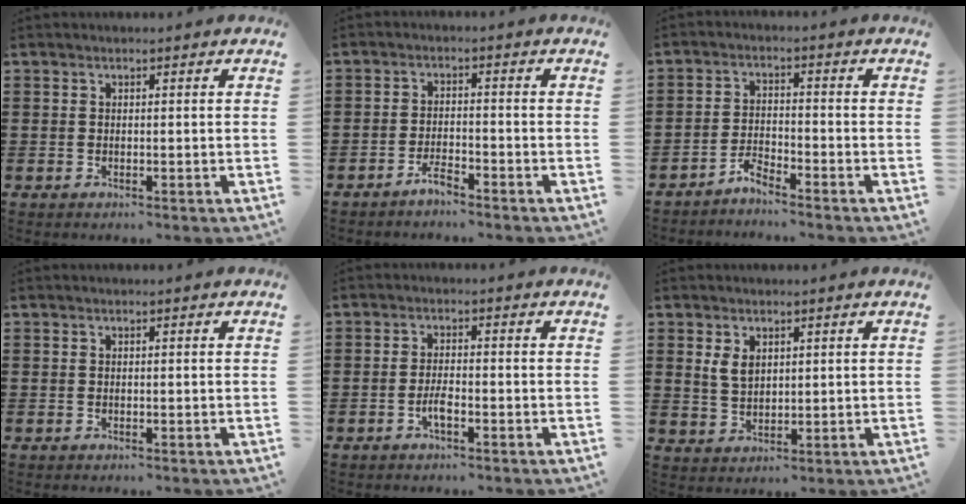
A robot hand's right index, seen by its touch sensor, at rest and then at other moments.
{"total": 2.7, "force": [-2.5, 0.3, 1.0], "torque": [-0.021, 0.007, -0.050]}
{"total": 3.0, "force": [-3.0, 0.1, 0.2], "torque": [-0.012, 0.004, -0.062]}
{"total": 0.0}
{"total": 2.8, "force": [-1.3, 0.7, 2.4], "torque": [-0.057, -0.003, -0.028]}
{"total": 3.3, "force": [1.4, 2.1, 2.1], "torque": [-0.047, 0.008, 0.025]}